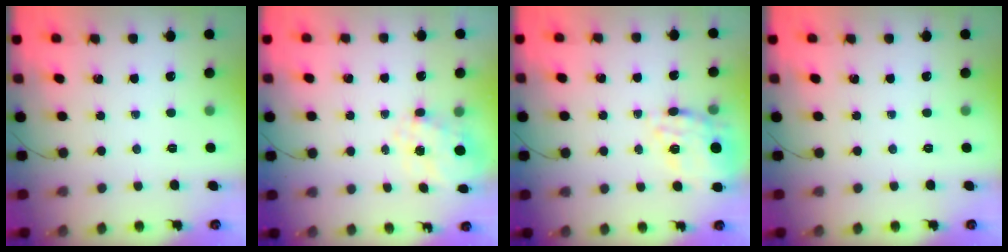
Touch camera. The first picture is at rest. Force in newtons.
{"total": 6.7, "press": 6.7, "slide": 0.6}
{"total": 11.4, "press": 10.9, "slide": 3.2}
{"total": 0.0}